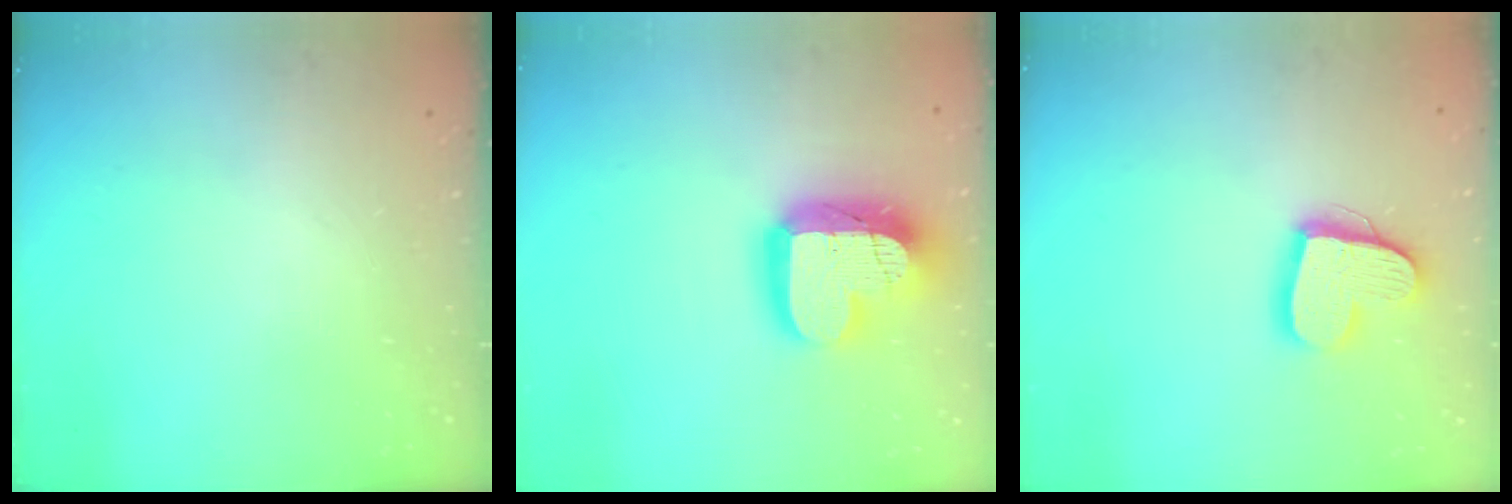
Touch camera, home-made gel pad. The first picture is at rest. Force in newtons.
{"total": 21.4, "press": 21.3, "slide": 1.7}
{"total": 16.2, "press": 16.2, "slide": 1.4}